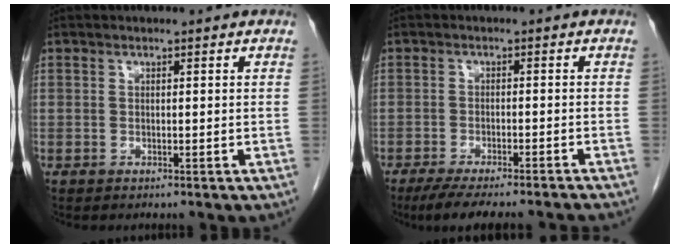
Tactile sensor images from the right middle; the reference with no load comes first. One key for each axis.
{"total": 12.3, "fx": -10.9, "fy": 0.7, "fz": 5.7, "tx": -0.074, "ty": -0.016, "tz": -0.150}